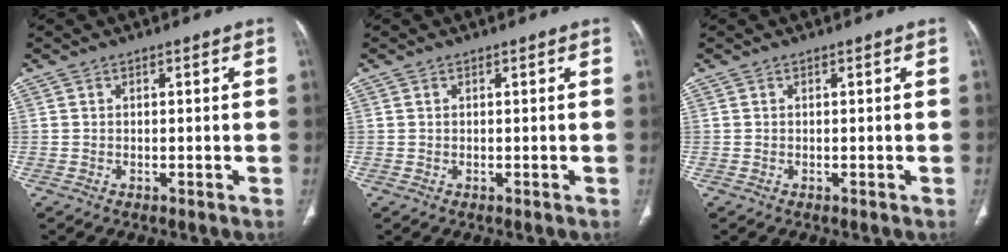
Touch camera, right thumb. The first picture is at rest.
{"total": 0.0}
{"total": 0.0}